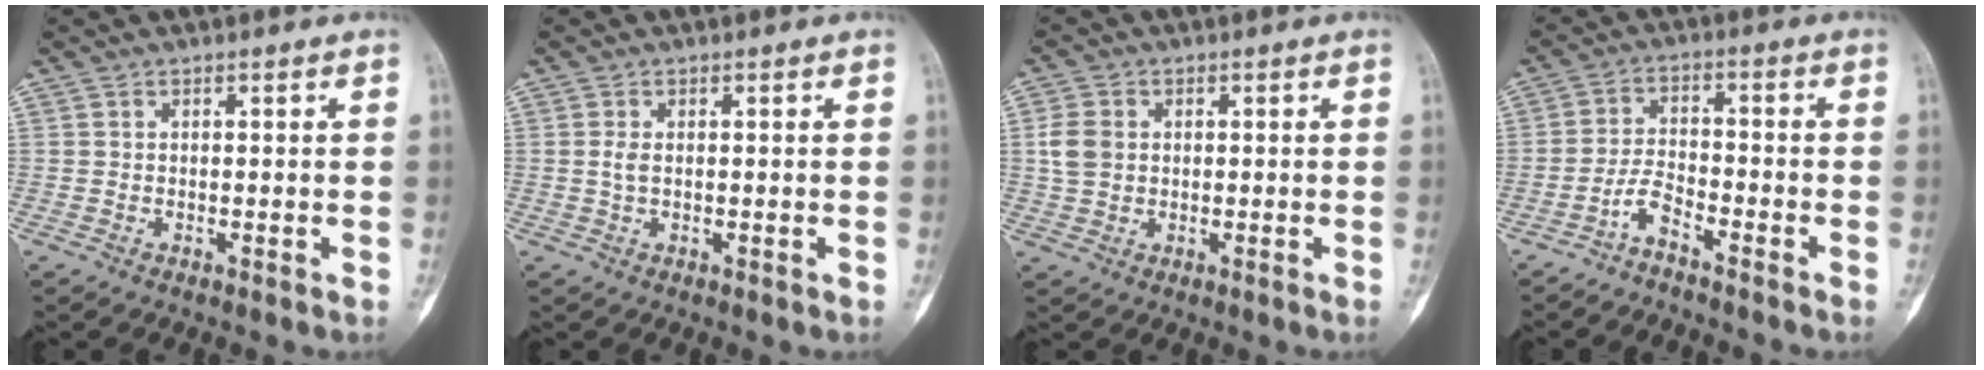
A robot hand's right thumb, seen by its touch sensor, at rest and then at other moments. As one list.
[{"total": 1.4, "force": [0.1, 0.7, 1.2], "torque": [-0.030, 0.000, 0.003]}, {"total": 4.6, "force": [0.4, 3.7, 2.8], "torque": [-0.056, 0.004, 0.006]}, {"total": 3.8, "force": [-3.1, 0.7, 2.0], "torque": [-0.044, 0.025, -0.064]}]